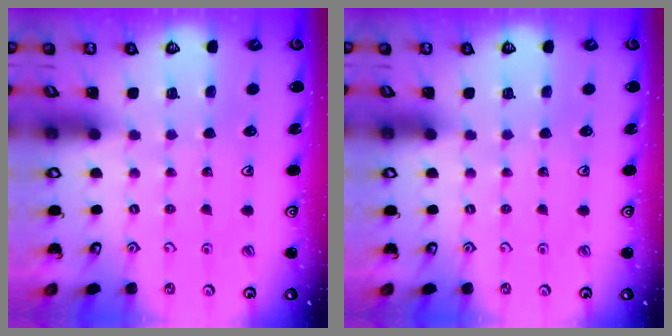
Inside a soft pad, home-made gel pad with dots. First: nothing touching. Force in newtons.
{"total": 0.0}